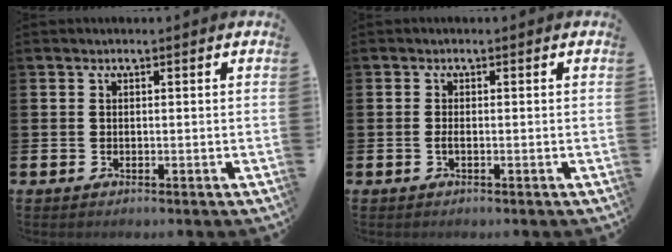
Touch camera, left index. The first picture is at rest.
{"total": 0.8, "force": [-0.3, 0.2, 0.7], "torque": [-0.016, -0.001, -0.004]}